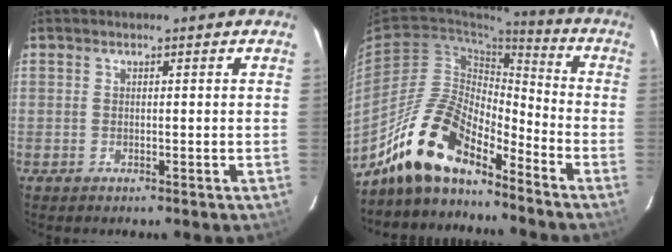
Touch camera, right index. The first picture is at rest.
{"total": 15.7, "force": [-12.6, 4.8, 7.9], "torque": [-0.153, 0.002, -0.245]}